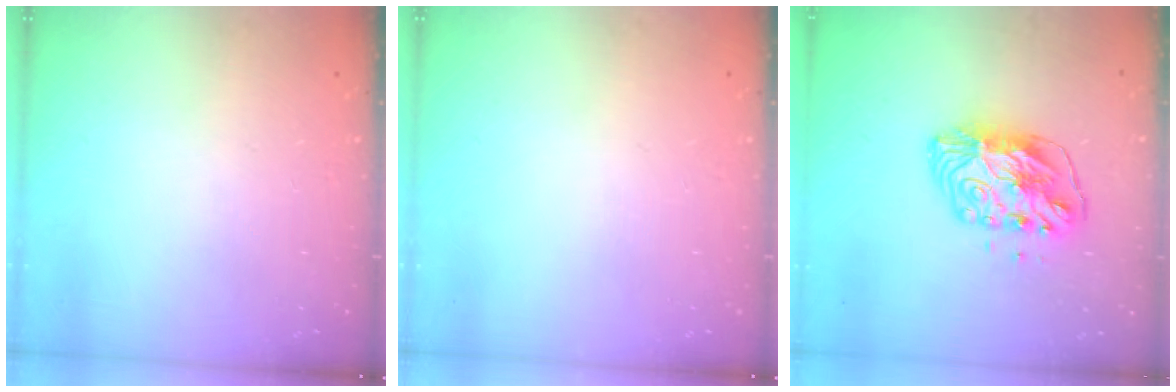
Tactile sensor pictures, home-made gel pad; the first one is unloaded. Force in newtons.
{"total": 0.0}
{"total": 10.8, "press": 10.8, "slide": 1.0}